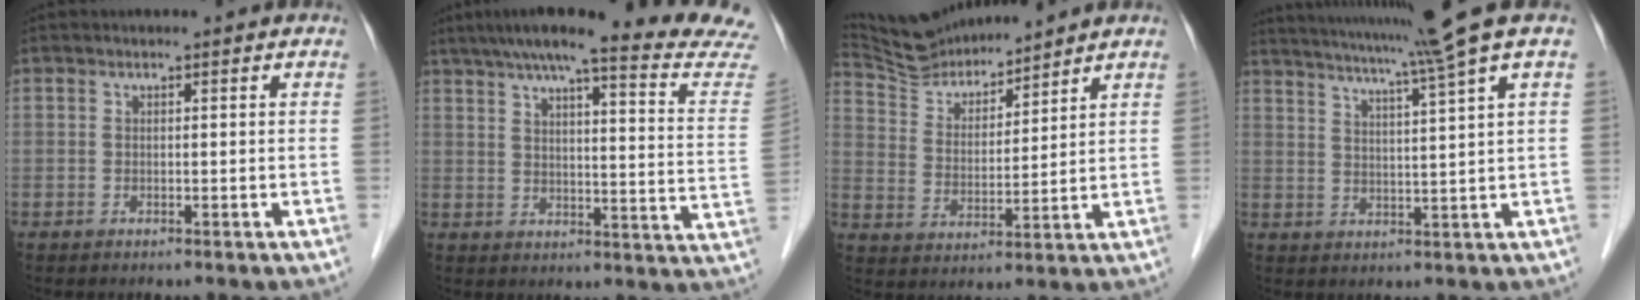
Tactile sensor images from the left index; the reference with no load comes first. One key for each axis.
{"total": 23.2, "fx": 20.8, "fy": -0.7, "fz": 10.3, "tx": -0.149, "ty": -0.061, "tz": 0.250}
{"total": 9.6, "fx": 9.4, "fy": 1.0, "fz": 1.7, "tx": -0.047, "ty": 0.016, "tz": 0.187}
{"total": 11.9, "fx": 9.2, "fy": -3.1, "fz": 6.9, "tx": -0.118, "ty": -0.017, "tz": 0.130}